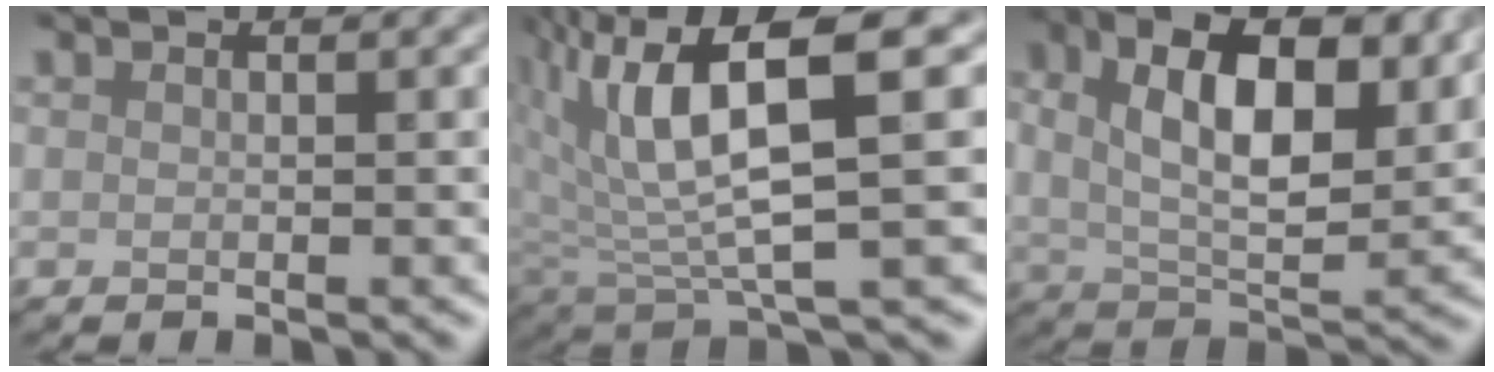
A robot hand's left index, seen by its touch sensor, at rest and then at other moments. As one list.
[{"total": 9.2, "force": [2.6, 2.6, 8.5], "torque": [-0.168, 0.007, 0.049]}, {"total": 10.1, "force": [3.0, 5.0, 8.2], "torque": [-0.133, 0.006, 0.045]}]